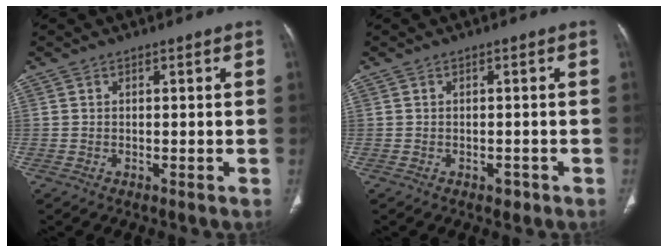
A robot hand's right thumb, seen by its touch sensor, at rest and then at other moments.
{"total": 1.1, "force": [-0.7, 0.8, 0.5], "torque": [0.000, 0.003, -0.008]}